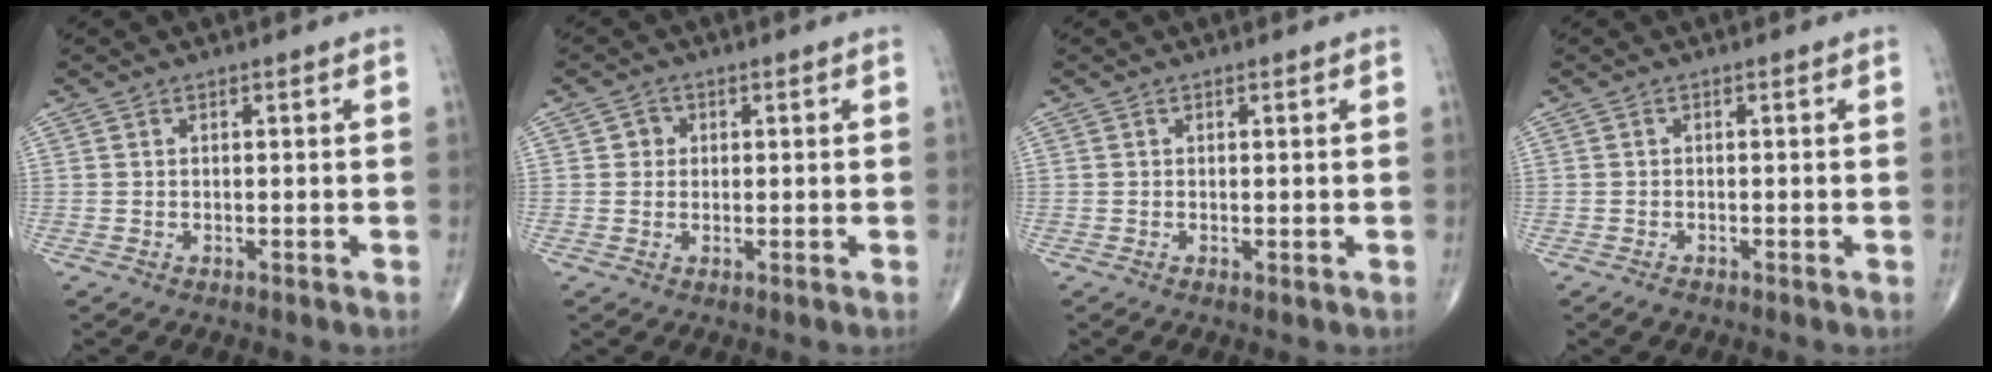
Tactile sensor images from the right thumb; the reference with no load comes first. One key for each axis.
{"total": 2.1, "fx": 0.4, "fy": 2.0, "fz": 0.6, "tx": 0.003, "ty": 0.003, "tz": 0.001}
{"total": 0.0}
{"total": 1.0, "fx": -0.7, "fy": 0.5, "fz": 0.5, "tx": -0.009, "ty": -0.002, "tz": -0.015}